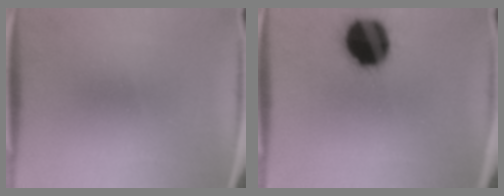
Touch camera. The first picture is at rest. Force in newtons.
{"total": 19.1}